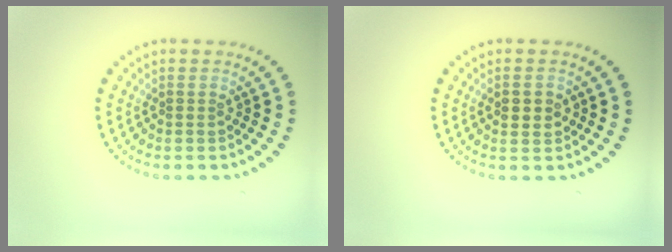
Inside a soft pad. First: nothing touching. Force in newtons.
{"total": 1.8, "press": 1.8, "slide": 0.2}